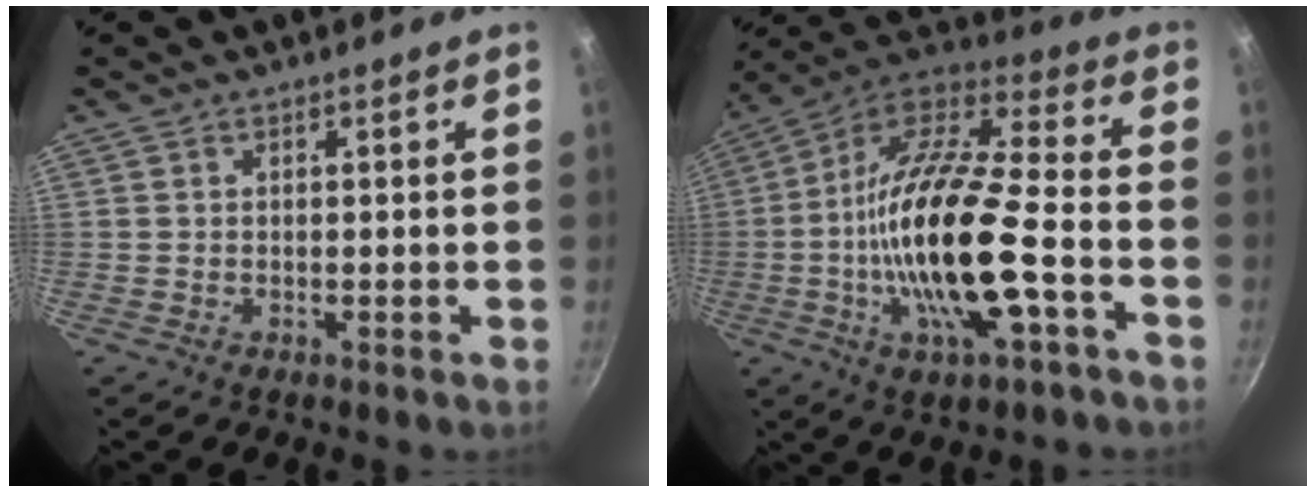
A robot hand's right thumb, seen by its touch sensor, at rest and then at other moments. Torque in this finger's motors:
{"motor_torque": [0.92, 0.67, 2.48, -0.26, 0.79]}